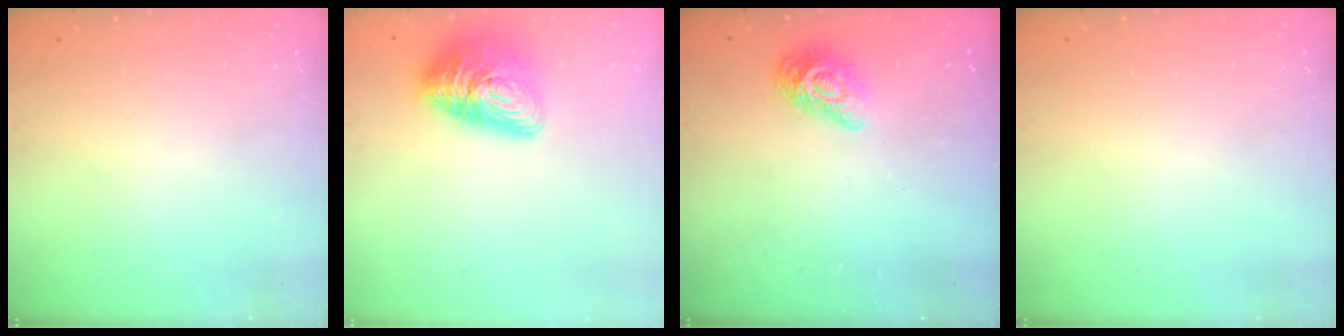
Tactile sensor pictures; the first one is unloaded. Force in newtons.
{"total": 16.7, "press": 16.6, "slide": 1.1}
{"total": 10.5, "press": 10.5, "slide": 0.4}
{"total": 0.0}